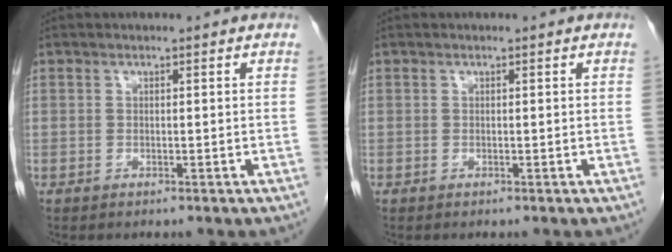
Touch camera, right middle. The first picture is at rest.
{"total": 0.0}